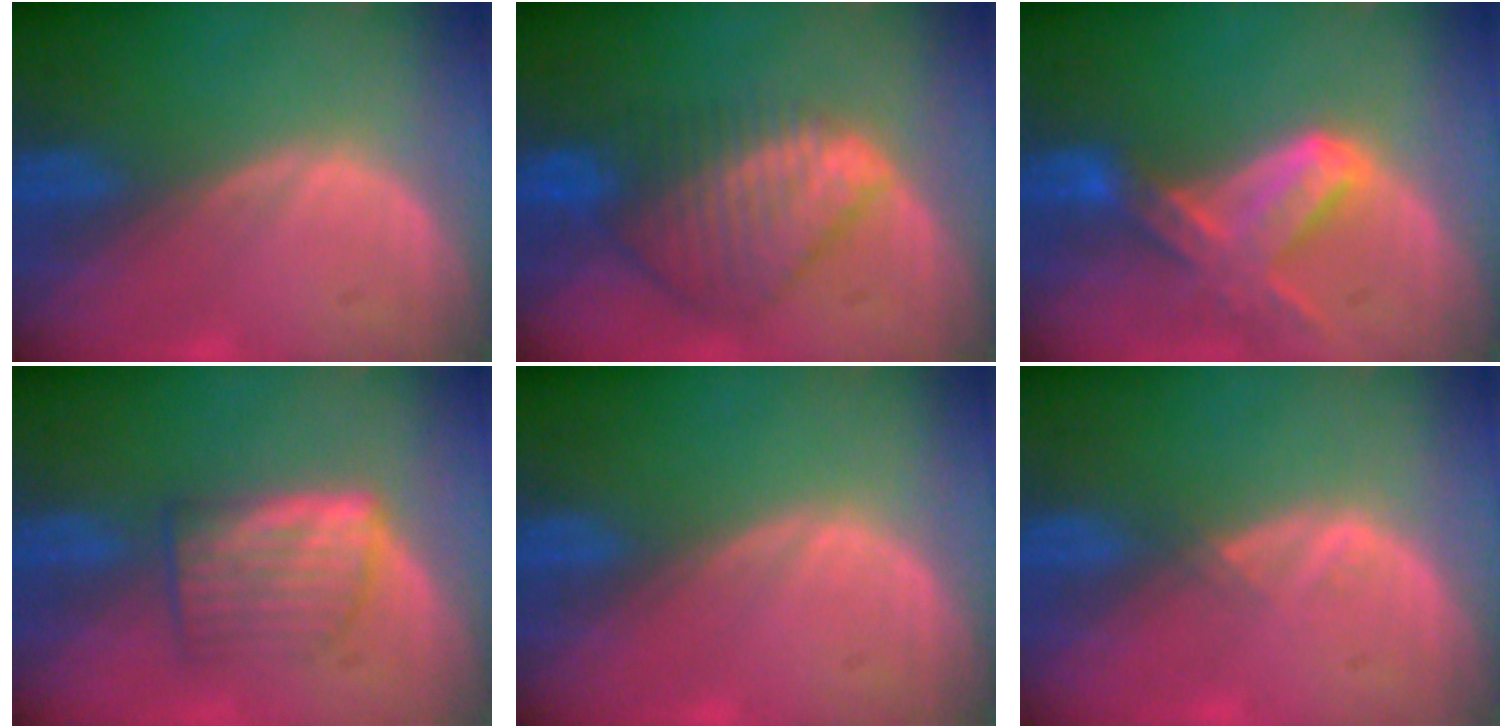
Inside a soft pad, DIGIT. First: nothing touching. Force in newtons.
{"total": 8.7, "press": 7.5, "slide": 4.3}
{"total": 7.2, "press": 6.7, "slide": 2.8}
{"total": 5.6, "press": 5.6, "slide": 0.8}
{"total": 0.0}
{"total": 1.0, "press": 0.9, "slide": 0.5}